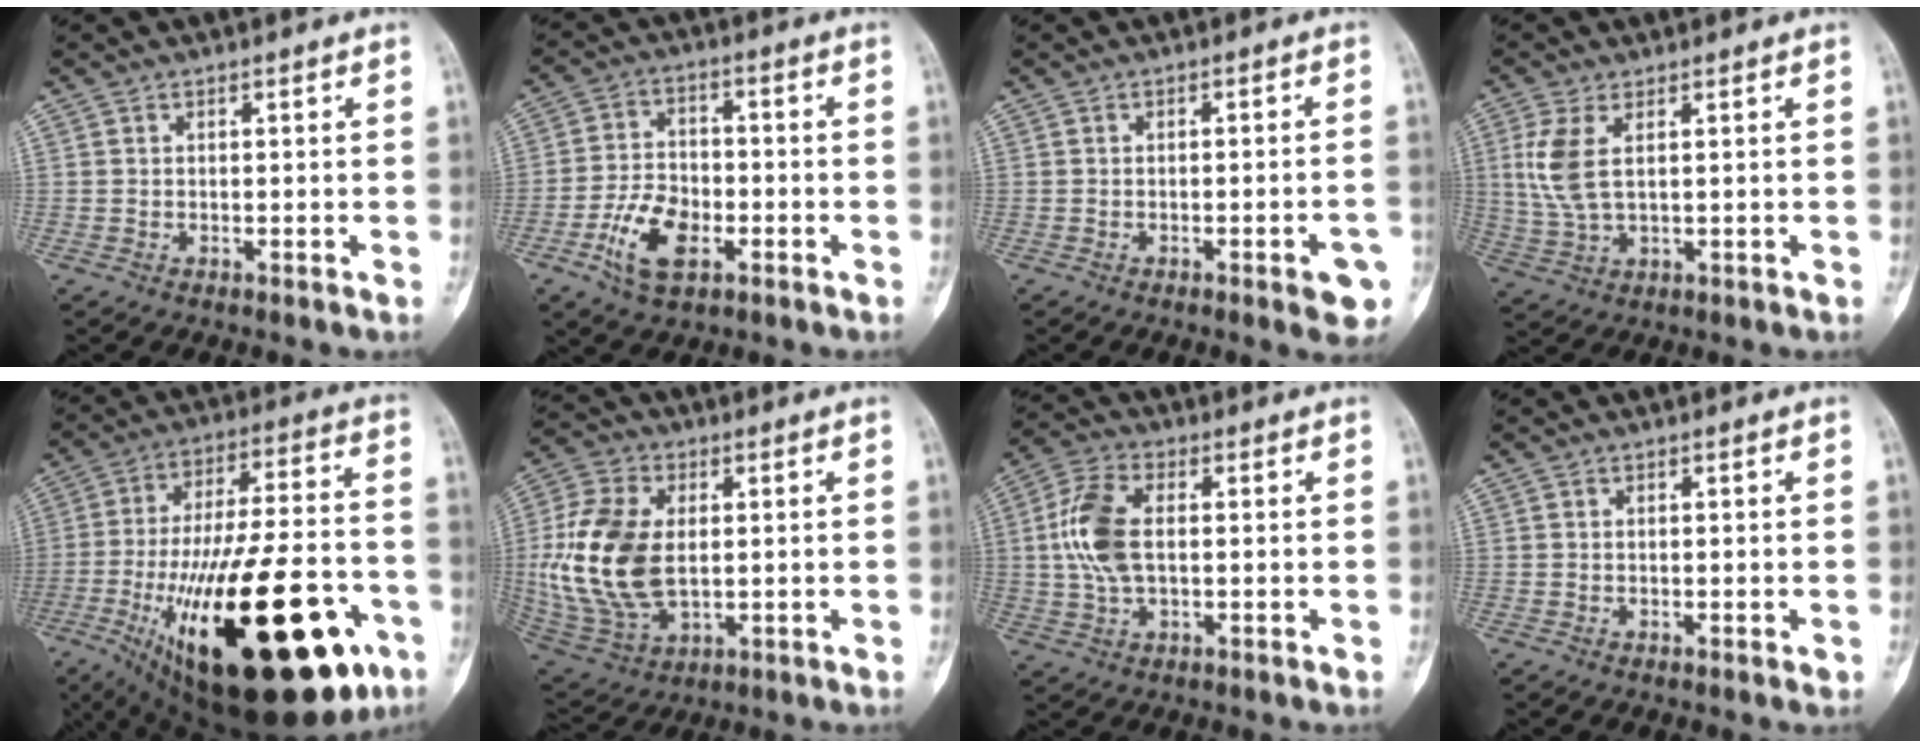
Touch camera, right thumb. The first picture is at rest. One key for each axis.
{"total": 10.2, "fx": -4.1, "fy": 5.8, "fz": 7.3, "tx": -0.130, "ty": 0.019, "tz": -0.076}
{"total": 5.9, "fx": -2.6, "fy": 1.4, "fz": 5.1, "tx": -0.053, "ty": 0.010, "tz": -0.028}
{"total": 7.0, "fx": 1.8, "fy": 3.1, "fz": 5.9, "tx": -0.145, "ty": -0.004, "tz": 0.044}
{"total": 39.3, "fx": -14.2, "fy": 14.6, "fz": 33.6, "tx": -0.516, "ty": 0.025, "tz": -0.208}
{"total": 18.7, "fx": 0.5, "fy": 11.5, "fz": 14.7, "tx": -0.307, "ty": -0.008, "tz": 0.020}
{"total": 9.9, "fx": 0.6, "fy": 5.3, "fz": 8.3, "tx": -0.186, "ty": 0.012, "tz": 0.012}
{"total": 0.6, "fx": -0.1, "fy": 0.2, "fz": 0.6, "tx": -0.009, "ty": -0.002, "tz": 0.001}